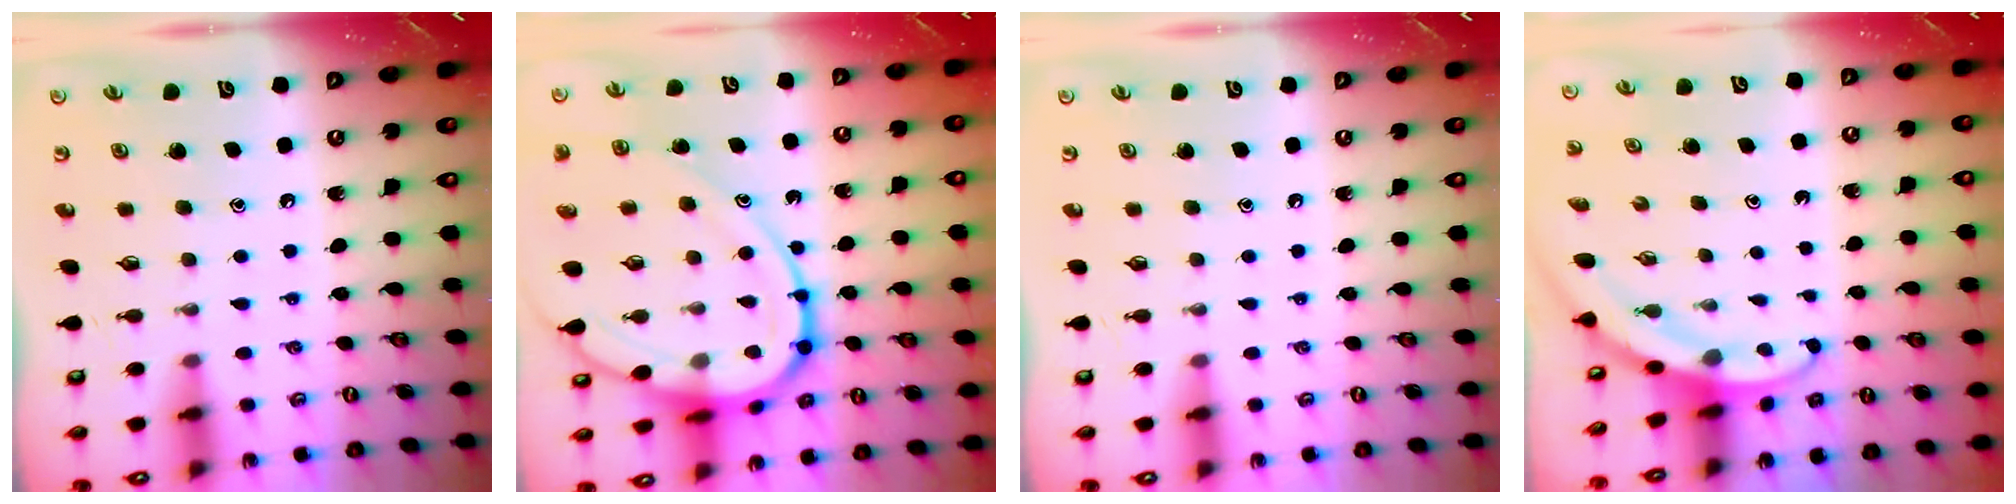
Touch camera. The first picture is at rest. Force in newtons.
{"total": 17.7, "press": 17.7, "slide": 1.1}
{"total": 0.0}
{"total": 3.1, "press": 3.1, "slide": 0.1}